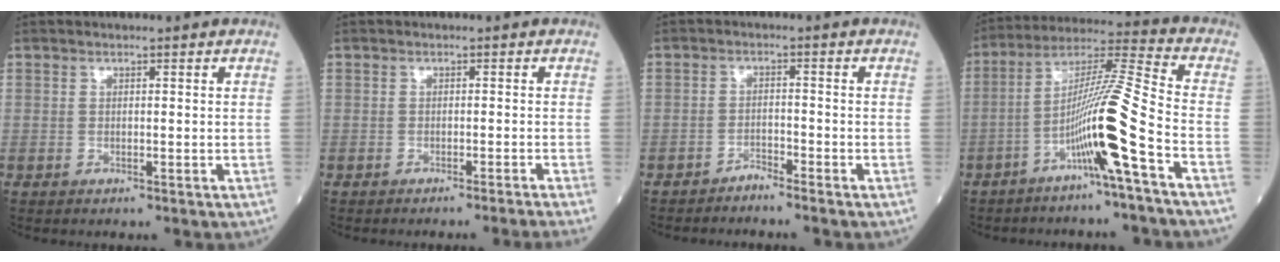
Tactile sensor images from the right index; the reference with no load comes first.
{"total": 4.1, "force": [-3.5, -1.7, 1.5], "torque": [-0.006, 0.002, -0.044]}
{"total": 1.9, "force": [-1.9, -0.2, 0.4], "torque": [-0.005, -0.002, -0.036]}
{"total": 12.2, "force": [-5.0, -1.7, 10.9], "torque": [-0.202, 0.010, -0.098]}